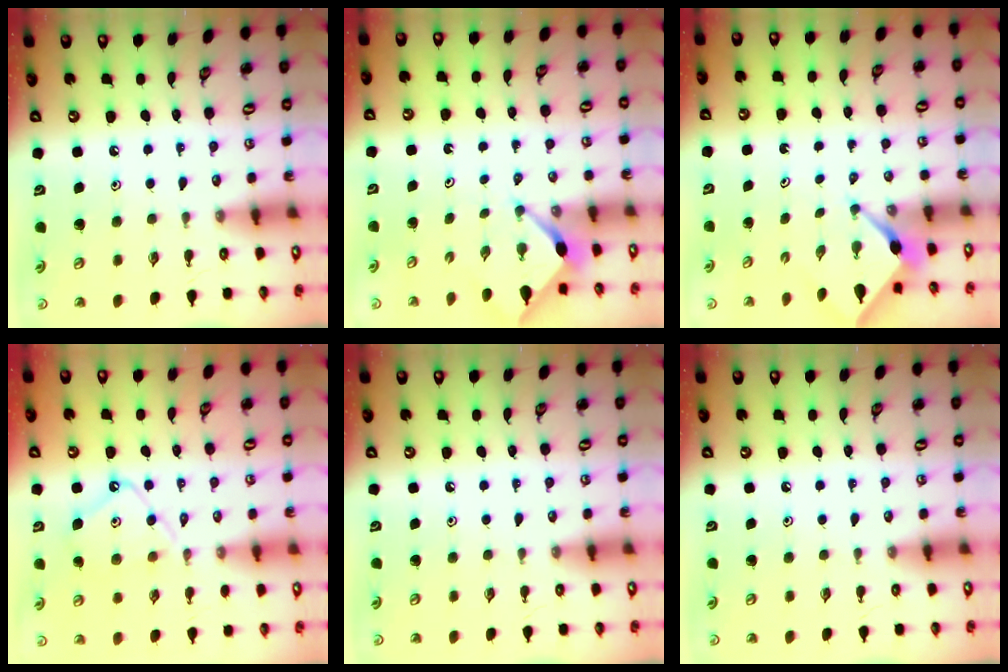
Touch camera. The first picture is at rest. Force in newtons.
{"total": 3.5, "press": 3.5, "slide": 0.3}
{"total": 2.4, "press": 2.4, "slide": 0.3}
{"total": 11.2, "press": 11.1, "slide": 1.1}
{"total": 0.0}
{"total": 0.0}